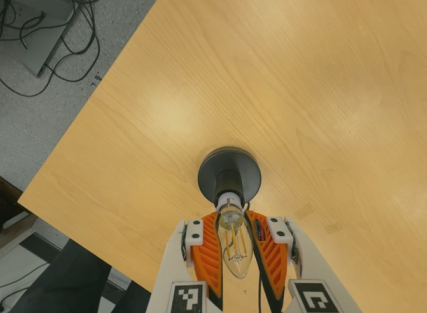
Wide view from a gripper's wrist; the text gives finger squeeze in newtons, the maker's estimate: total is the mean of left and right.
{"total": 20.2, "left": 18.1, "right": 22.2}